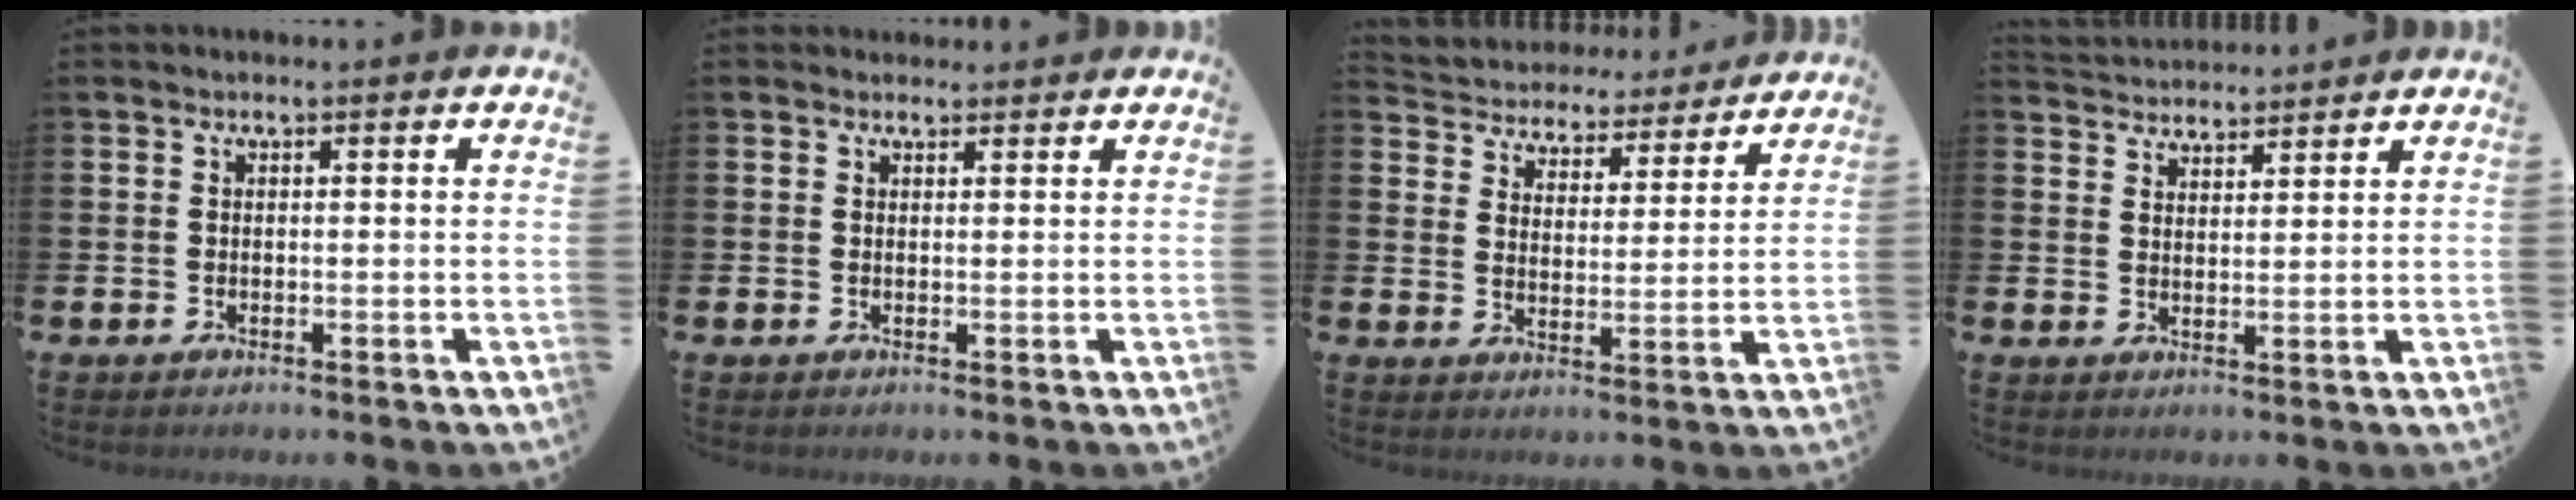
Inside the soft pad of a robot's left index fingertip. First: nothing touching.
{"total": 1.2, "force": [1.1, 0.5, 0.1], "torque": [0.006, -0.001, 0.020]}
{"total": 4.8, "force": [4.5, 1.5, -0.3], "torque": [-0.022, -0.045, 0.073]}
{"total": 3.5, "force": [3.5, 0.4, -0.4], "torque": [-0.010, -0.018, 0.066]}